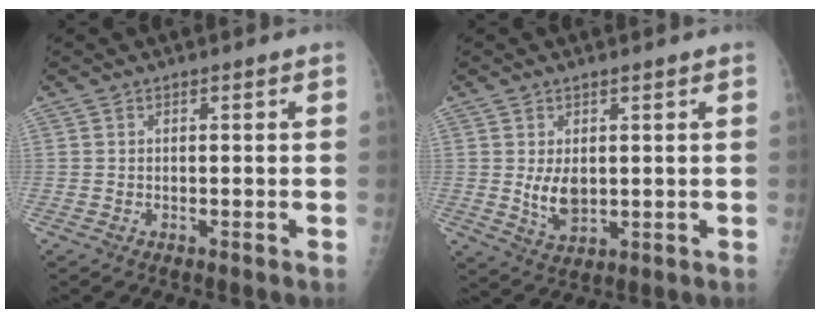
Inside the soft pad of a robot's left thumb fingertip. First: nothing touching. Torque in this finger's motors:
{"motor_torque": [0.59, 0.70, 0.27, -0.10, 0.01]}